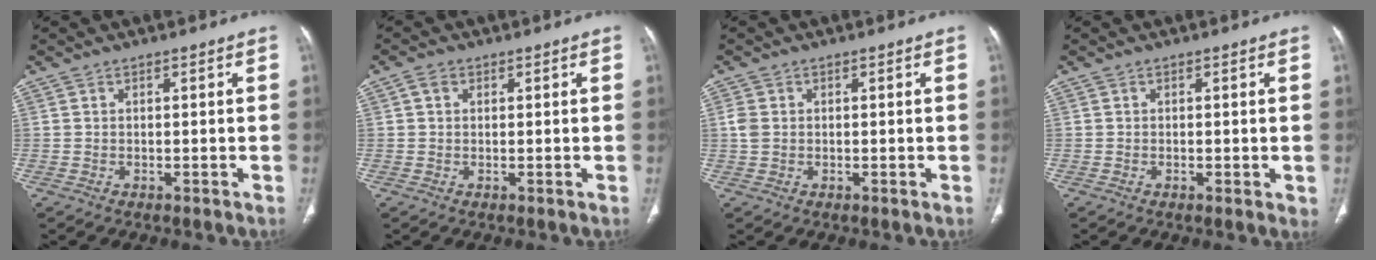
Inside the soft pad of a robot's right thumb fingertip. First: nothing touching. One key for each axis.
{"total": 1.7, "fx": 0.6, "fy": 1.4, "fz": 0.9, "tx": -0.014, "ty": 0.004, "tz": 0.008}
{"total": 2.2, "fx": 0.2, "fy": 1.8, "fz": 1.2, "tx": -0.028, "ty": 0.003, "tz": 0.003}
{"total": 1.7, "fx": -0.2, "fy": 0.7, "fz": 1.5, "tx": -0.020, "ty": -0.004, "tz": -0.005}